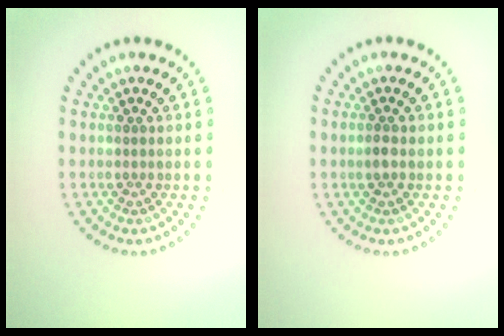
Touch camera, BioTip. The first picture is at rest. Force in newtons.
{"total": 0.8, "press": 0.8, "slide": 0.1}